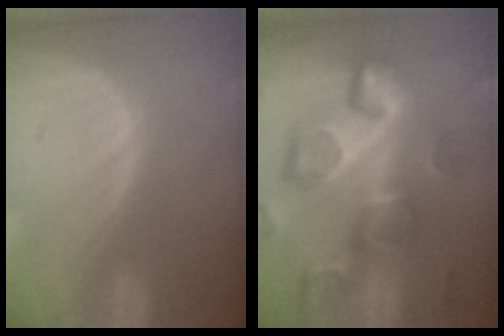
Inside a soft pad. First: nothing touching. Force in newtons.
{"total": 13.0, "press": 11.4, "slide": 6.3}